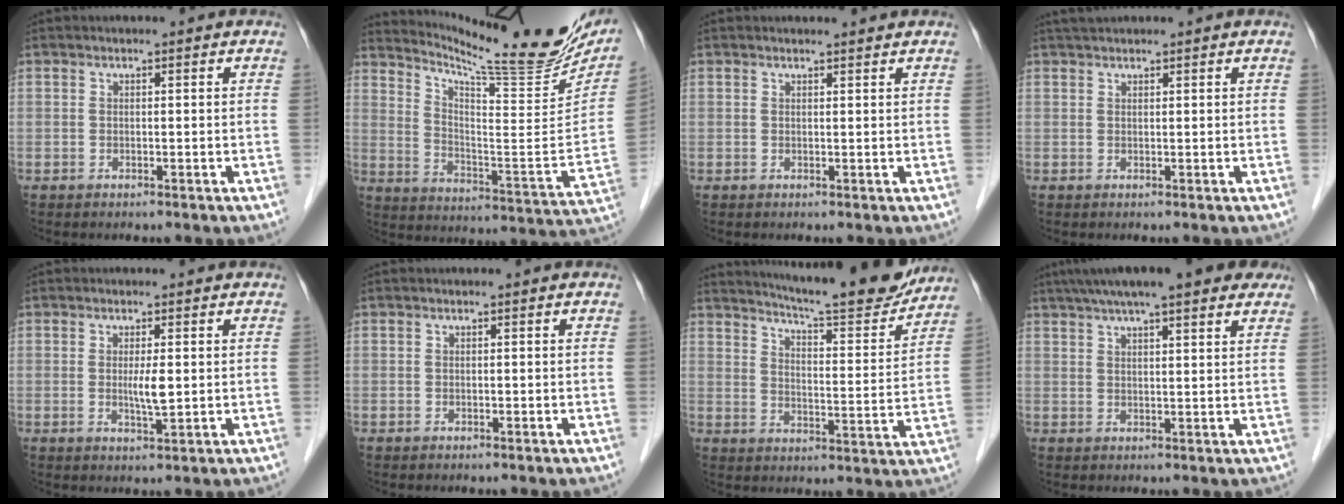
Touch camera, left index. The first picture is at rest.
{"total": 21.4, "force": [19.2, 1.0, 9.2], "torque": [-0.150, -0.078, 0.272]}
{"total": 2.1, "force": [2.0, 0.0, 0.3], "torque": [-0.010, 0.002, 0.026]}
{"total": 2.4, "force": [2.3, 0.3, 0.8], "torque": [-0.014, 0.025, 0.042]}
{"total": 2.8, "force": [0.4, 0.3, 2.7], "torque": [-0.052, -0.005, 0.009]}
{"total": 0.0}
{"total": 17.8, "force": [16.5, 1.1, 6.5], "torque": [-0.103, -0.045, 0.218]}
{"total": 16.5, "force": [12.9, 2.9, 9.8], "torque": [-0.155, 0.050, 0.172]}